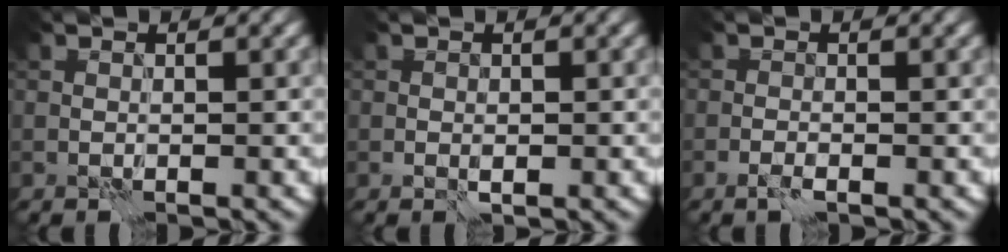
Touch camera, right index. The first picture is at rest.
{"total": 1.3, "force": [-0.2, 0.9, 0.8], "torque": [-0.016, -0.004, -0.002]}
{"total": 1.1, "force": [-0.7, 0.4, 0.7], "torque": [-0.017, 0.000, -0.016]}